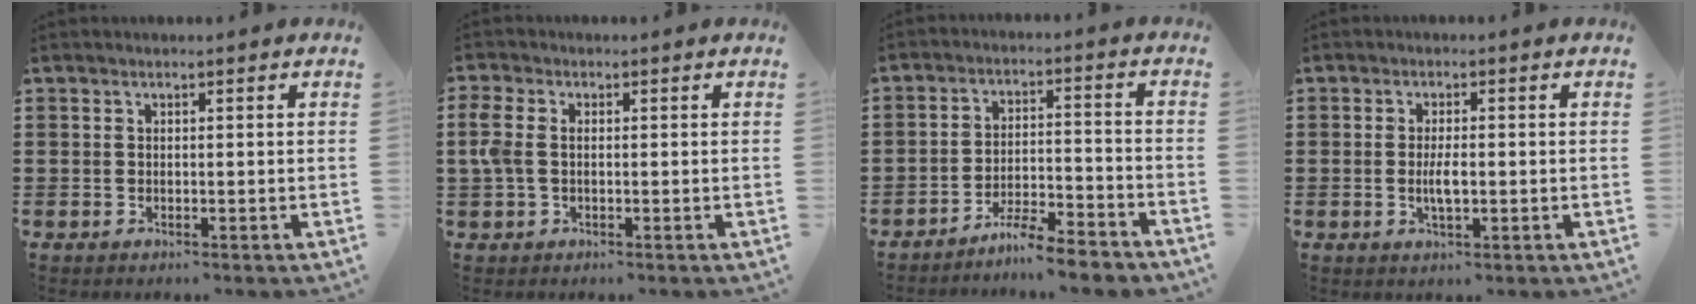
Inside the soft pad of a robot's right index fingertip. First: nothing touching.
{"total": 3.3, "force": [-0.1, 2.1, 2.6], "torque": [-0.075, -0.001, -0.008]}
{"total": 5.8, "force": [-5.5, 0.1, 2.0], "torque": [-0.041, 0.000, -0.107]}
{"total": 3.5, "force": [-0.4, 1.0, 3.4], "torque": [-0.067, -0.003, -0.010]}